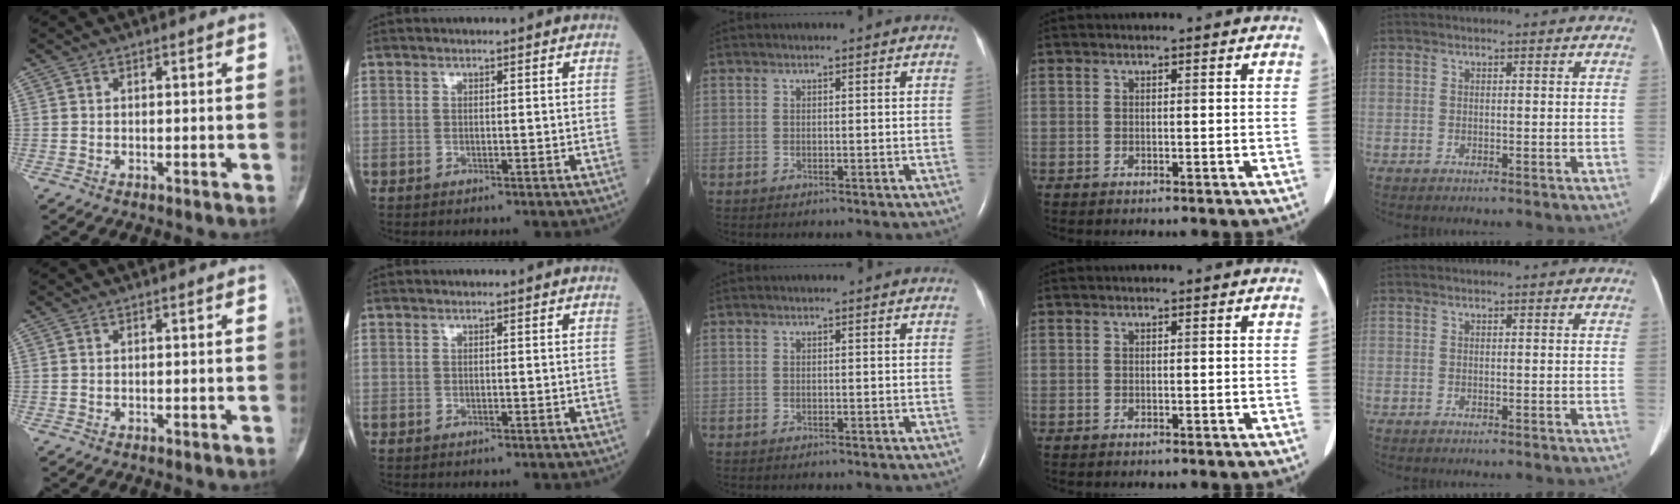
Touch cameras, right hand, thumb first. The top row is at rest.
{}